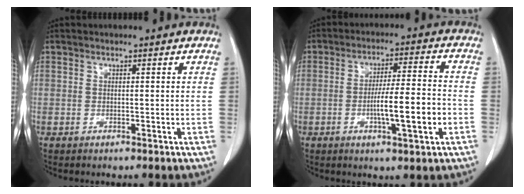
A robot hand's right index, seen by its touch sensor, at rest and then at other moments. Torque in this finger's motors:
{"motor_torque": [1.39, -0.44, 0.78, 0.16]}